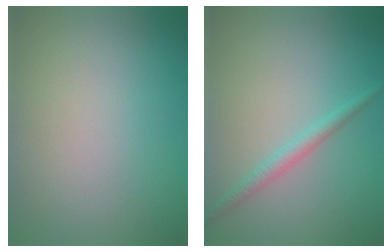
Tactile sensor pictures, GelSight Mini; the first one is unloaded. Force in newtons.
{"total": 1.6, "press": 1.6, "slide": 0.1}